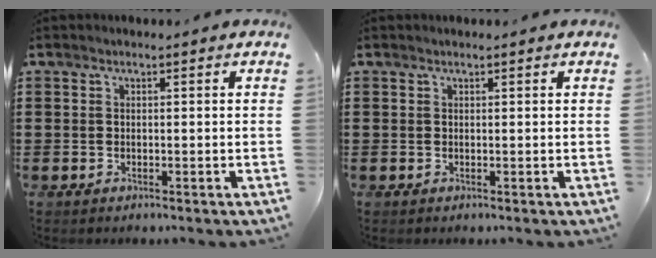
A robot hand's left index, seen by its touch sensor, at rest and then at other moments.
{"total": 0.0}